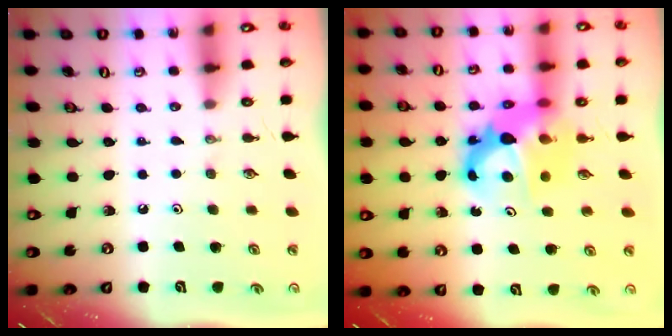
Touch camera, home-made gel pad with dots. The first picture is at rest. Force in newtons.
{"total": 8.0, "press": 8.0, "slide": 0.5}